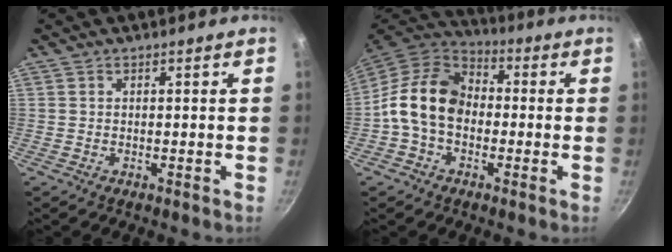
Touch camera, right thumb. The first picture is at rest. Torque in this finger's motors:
{"motor_torque": [1.67, 2.62, 1.14, -0.98, 0.37]}